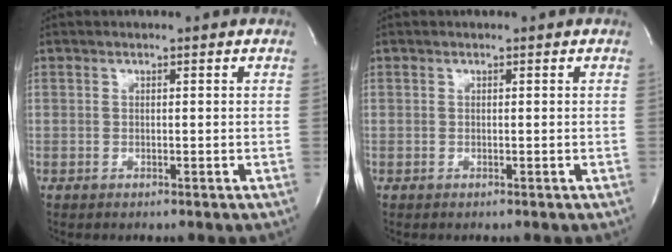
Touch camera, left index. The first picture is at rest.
{"total": 0.0}